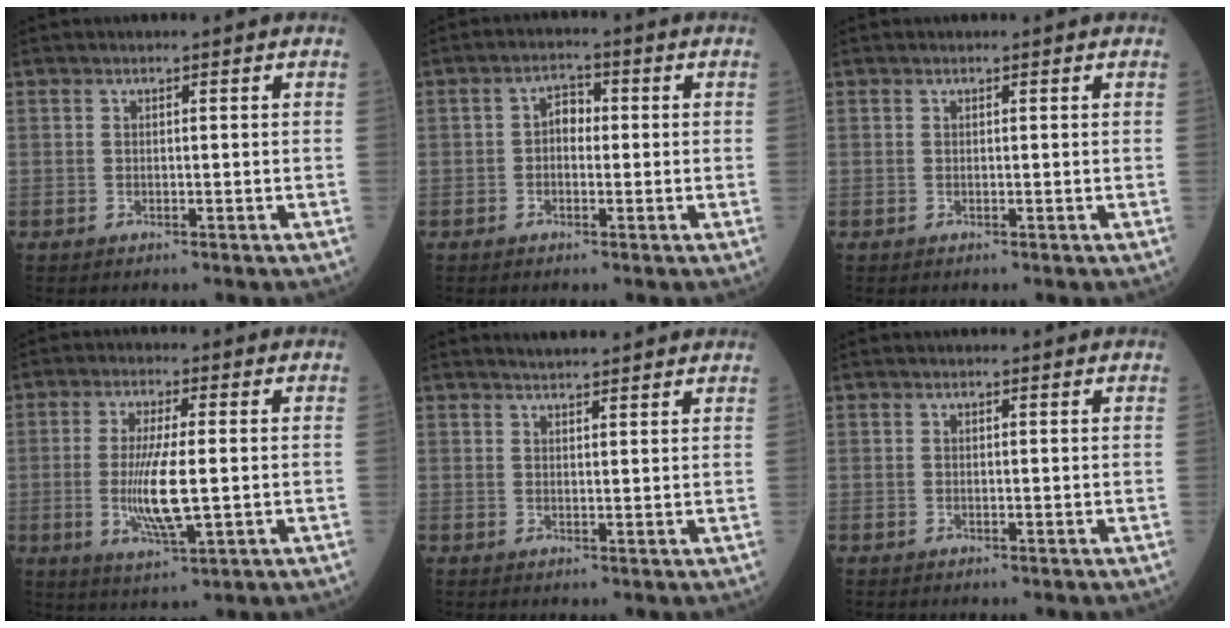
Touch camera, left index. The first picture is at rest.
{"total": 3.0, "force": [-0.2, 1.9, 2.4], "torque": [-0.039, 0.016, -0.007]}
{"total": 0.0}
{"total": 8.1, "force": [-0.7, 1.2, 8.0], "torque": [-0.164, -0.014, -0.013]}
{"total": 5.5, "force": [5.1, 0.6, 1.9], "torque": [-0.030, 0.022, 0.065]}
{"total": 0.7, "force": [0.7, 0.1, 0.1], "torque": [-0.004, -0.001, 0.005]}